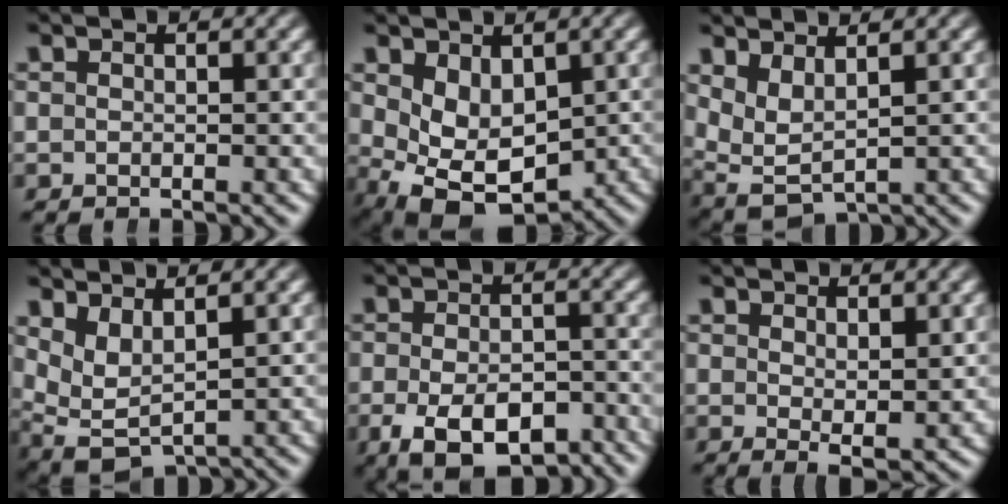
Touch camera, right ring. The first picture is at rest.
{"total": 9.2, "force": [-2.2, 6.9, 5.7], "torque": [-0.118, -0.053, -0.014]}
{"total": 6.2, "force": [-0.1, 5.4, 3.1], "torque": [-0.097, -0.030, 0.010]}
{"total": 6.1, "force": [-0.1, 5.2, 3.1], "torque": [-0.093, -0.029, 0.006]}
{"total": 7.5, "force": [-4.6, 4.0, 4.4], "torque": [-0.070, -0.033, -0.059]}
{"total": 1.8, "force": [0.4, 0.1, 1.7], "torque": [-0.016, -0.015, 0.016]}